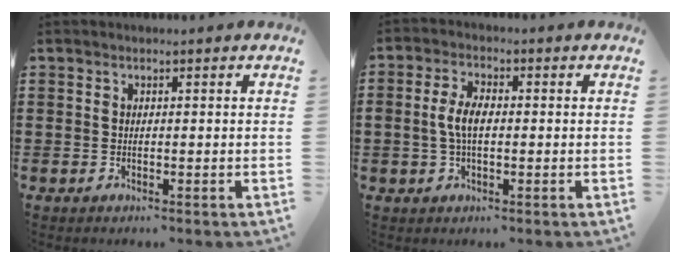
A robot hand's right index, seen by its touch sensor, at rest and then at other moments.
{"total": 4.7, "force": [-0.2, 2.3, 4.1], "torque": [-0.099, -0.001, -0.011]}